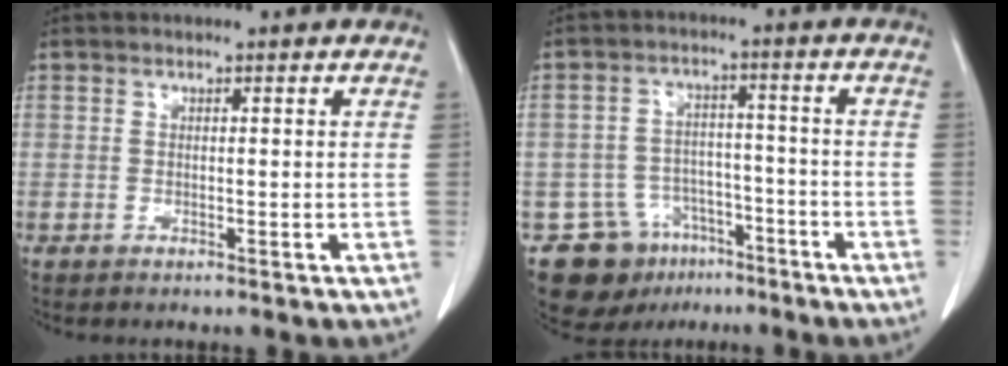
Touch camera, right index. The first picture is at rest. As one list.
[{"total": 10.4, "force": [-6.3, 7.9, 2.5], "torque": [-0.044, 0.029, -0.090]}]